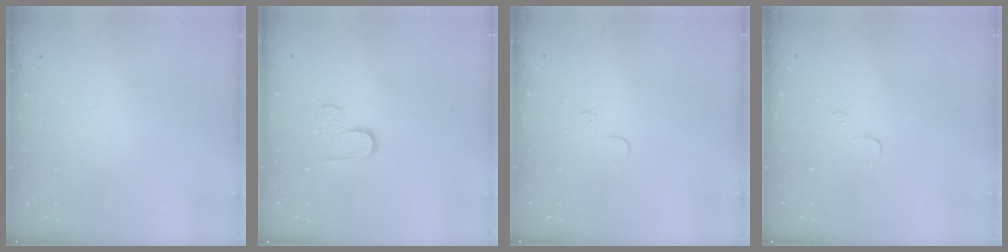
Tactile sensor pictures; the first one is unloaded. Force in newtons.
{"total": 4.9, "press": 4.8, "slide": 0.4}
{"total": 2.9, "press": 2.8, "slide": 0.3}
{"total": 2.9, "press": 2.8, "slide": 0.3}